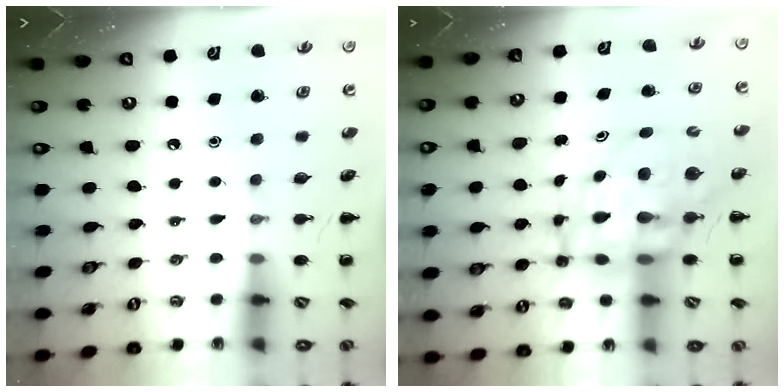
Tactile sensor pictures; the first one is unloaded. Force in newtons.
{"total": 12.5, "press": 12.0, "slide": 3.4}